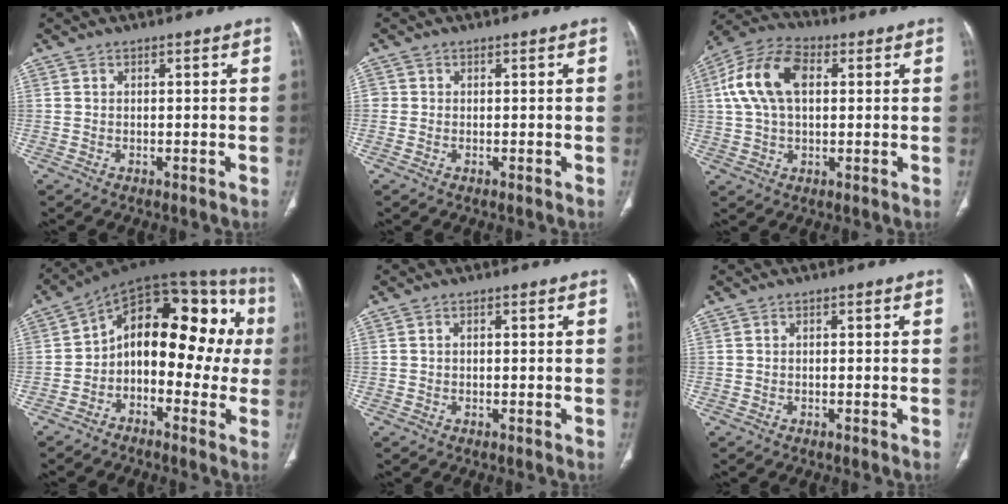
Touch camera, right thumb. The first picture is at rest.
{"total": 0.8, "force": [0.0, 0.8, 0.1], "torque": [0.005, 0.004, -0.001]}
{"total": 13.3, "force": [2.9, 8.0, 10.3], "torque": [-0.205, 0.026, 0.049]}
{"total": 20.5, "force": [-0.3, 11.6, 16.9], "torque": [-0.184, 0.057, -0.019]}
{"total": 0.7, "force": [0.1, 0.5, 0.5], "torque": [-0.008, 0.003, 0.001]}
{"total": 0.8, "force": [0.1, 0.4, 0.7], "torque": [-0.010, 0.003, 0.001]}